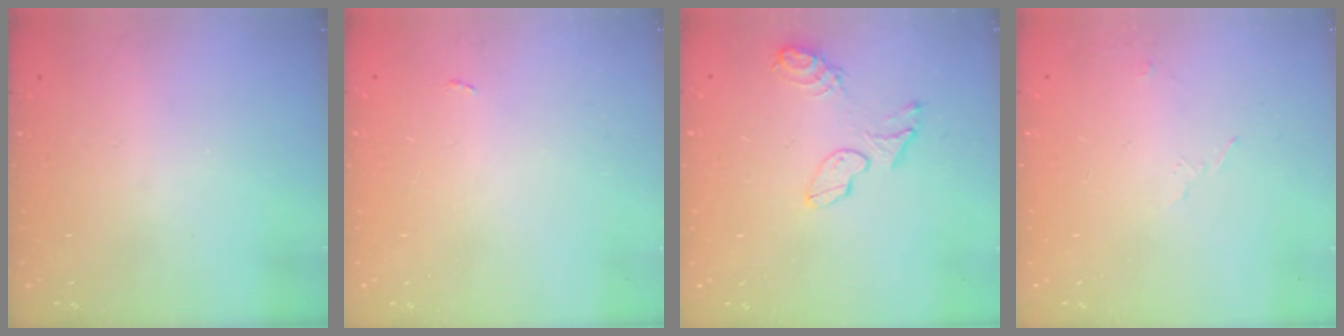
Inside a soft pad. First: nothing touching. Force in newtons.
{"total": 2.2, "press": 2.2, "slide": 0.3}
{"total": 10.5, "press": 9.0, "slide": 5.6}
{"total": 4.4, "press": 3.6, "slide": 2.6}